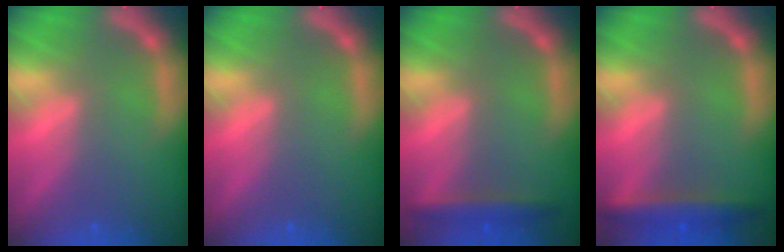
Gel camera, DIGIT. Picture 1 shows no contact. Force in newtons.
{"total": 0.0}
{"total": 2.9}
{"total": 4.0}